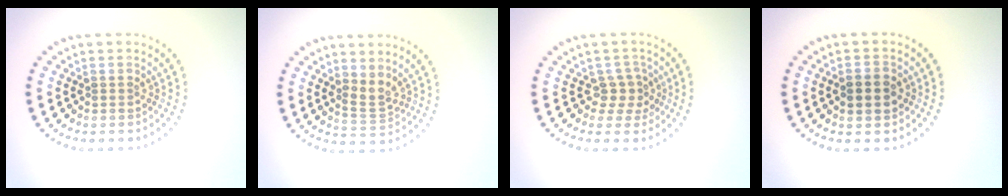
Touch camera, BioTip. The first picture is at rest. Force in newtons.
{"total": 1.8, "press": 1.4, "slide": 1.2}
{"total": 2.1, "press": 1.6, "slide": 1.3}
{"total": 3.1, "press": 3.1, "slide": 0.1}